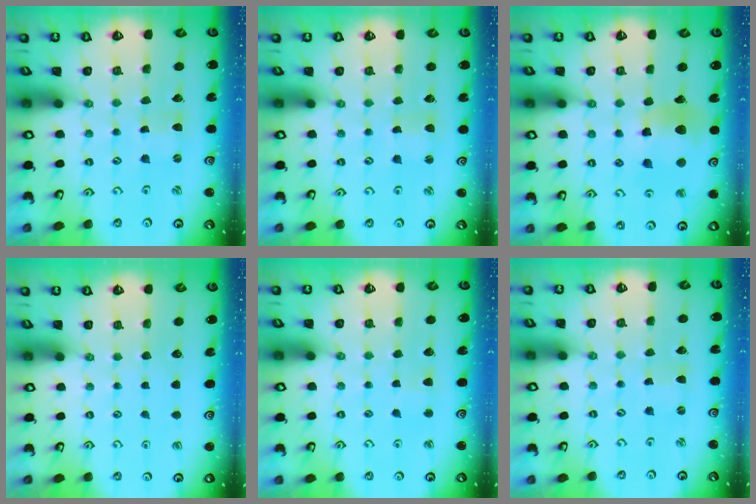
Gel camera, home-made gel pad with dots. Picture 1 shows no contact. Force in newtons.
{"total": 1.2, "press": 1.2, "slide": 0.2}
{"total": 10.4, "press": 10.4, "slide": 1.2}
{"total": 0.0}
{"total": 2.0, "press": 2.0, "slide": 0.4}
{"total": 0.0}